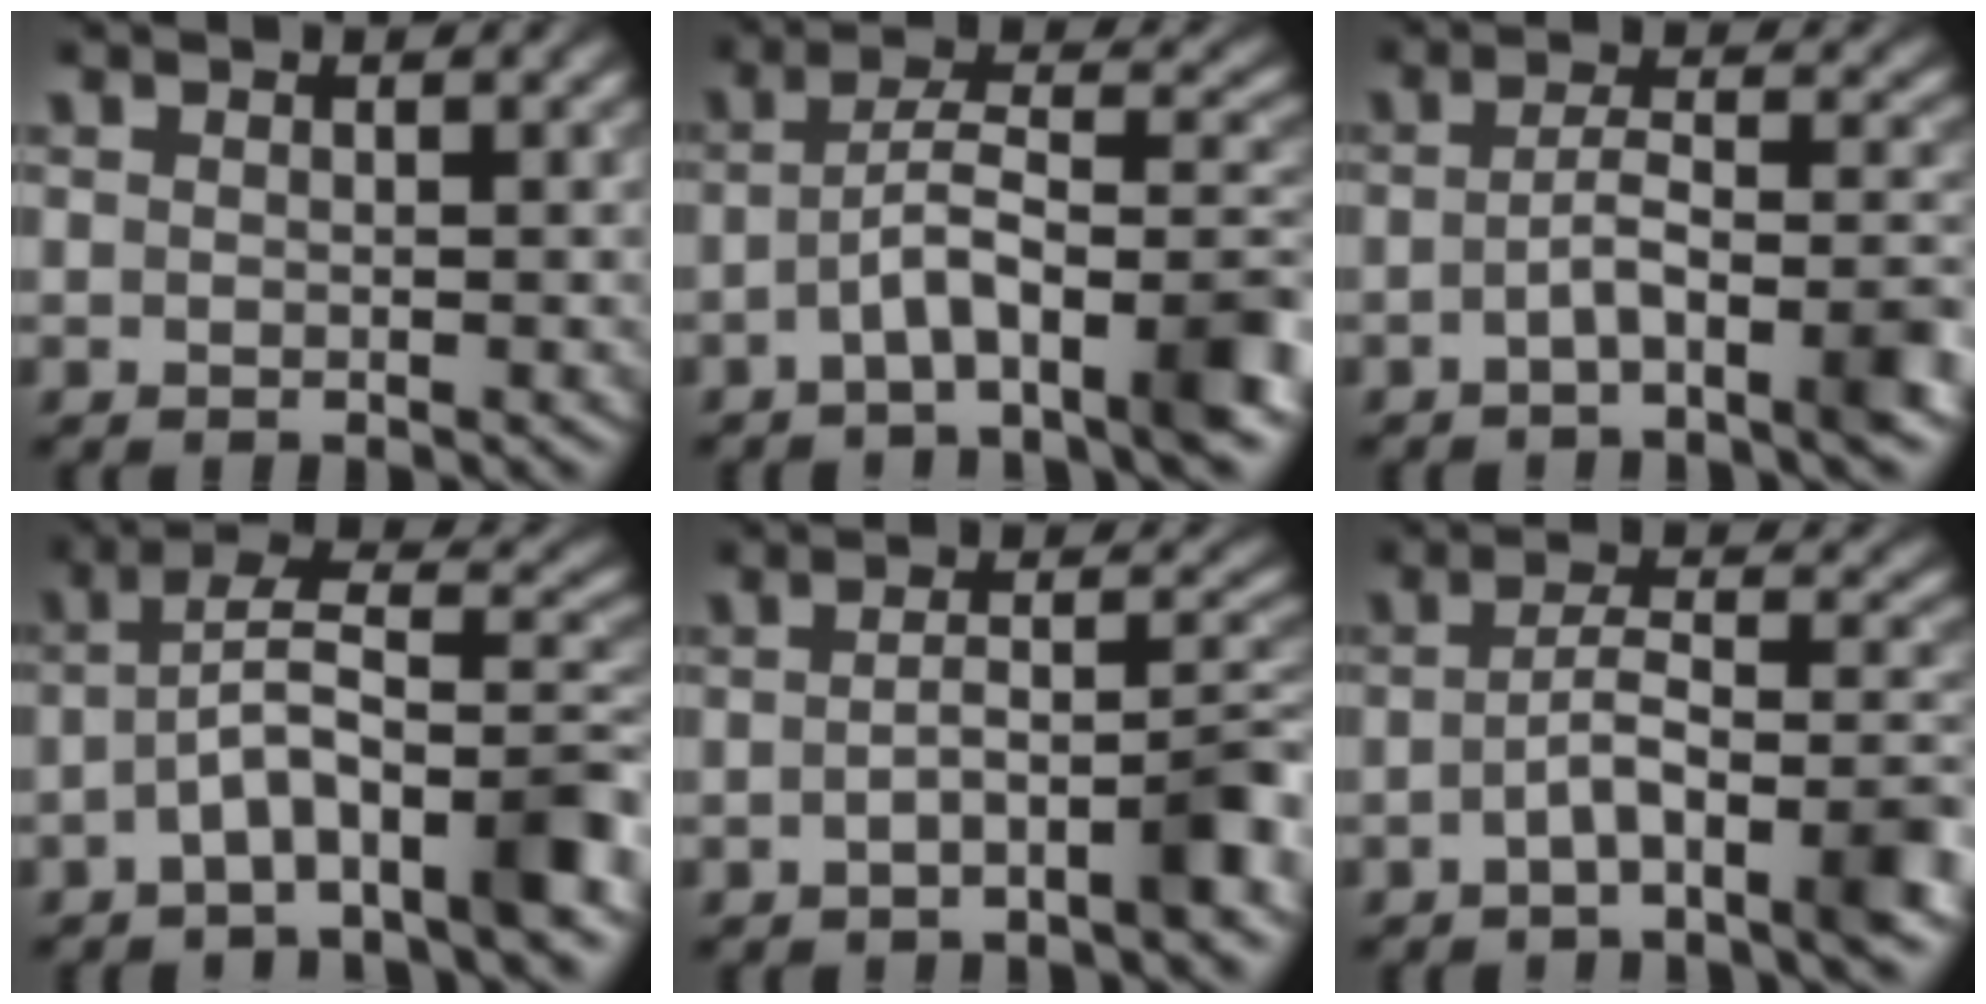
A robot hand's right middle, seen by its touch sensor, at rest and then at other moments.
{"total": 6.9, "force": [-3.0, 2.1, 5.8], "torque": [-0.094, 0.017, -0.054]}
{"total": 4.5, "force": [-1.9, 1.1, 3.9], "torque": [-0.060, 0.011, -0.039]}
{"total": 7.4, "force": [-3.5, 2.3, 6.1], "torque": [-0.098, 0.024, -0.065]}
{"total": 3.9, "force": [-1.8, 1.0, 3.3], "torque": [-0.051, 0.016, -0.034]}
{"total": 5.2, "force": [-2.3, 1.4, 4.4], "torque": [-0.072, 0.013, -0.045]}